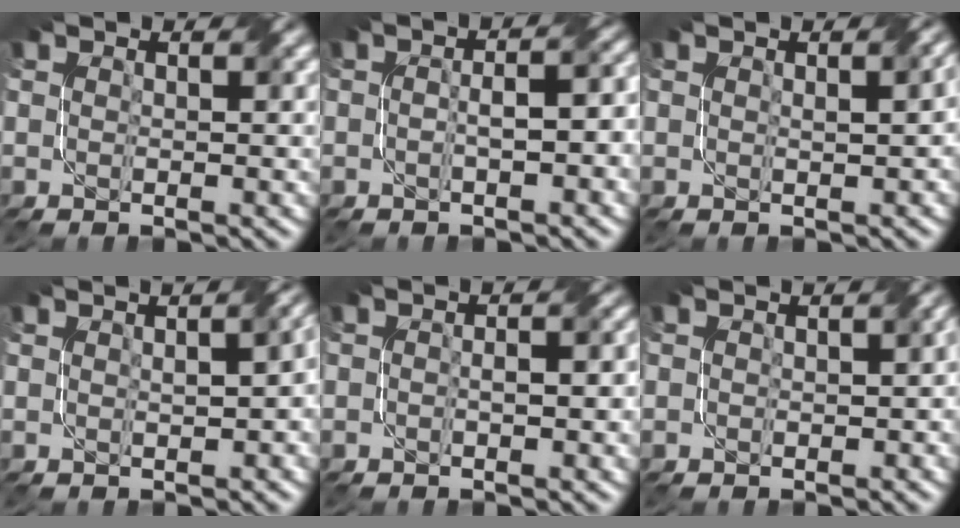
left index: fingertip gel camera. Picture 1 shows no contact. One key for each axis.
{"total": 4.2, "fx": -0.9, "fy": 1.6, "fz": 3.7, "tx": -0.045, "ty": 0.012, "tz": -0.012}
{"total": 1.7, "fx": 0.3, "fy": 0.3, "fz": 1.7, "tx": -0.021, "ty": 0.006, "tz": 0.008}
{"total": 3.5, "fx": 0.2, "fy": 1.3, "fz": 3.2, "tx": -0.032, "ty": 0.007, "tz": 0.013}
{"total": 3.3, "fx": -0.2, "fy": 1.6, "fz": 2.8, "tx": -0.031, "ty": 0.008, "tz": -0.016}
{"total": 2.5, "fx": 0.1, "fy": 1.7, "fz": 1.8, "tx": -0.013, "ty": -0.003, "tz": 0.000}